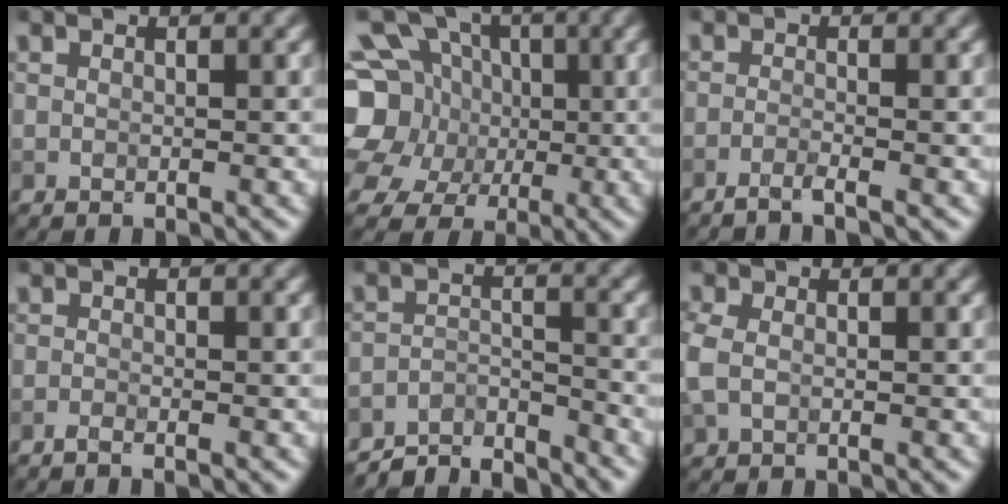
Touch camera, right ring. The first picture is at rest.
{"total": 14.8, "force": [1.1, 13.1, 6.8], "torque": [-0.184, 0.026, -0.009]}
{"total": 1.5, "force": [-1.1, 0.1, 1.0], "torque": [-0.014, -0.001, -0.034]}
{"total": 0.8, "force": [-0.6, 0.1, 0.5], "torque": [-0.011, -0.001, -0.016]}
{"total": 5.9, "force": [-5.6, 1.4, 1.4], "torque": [-0.024, -0.007, -0.099]}
{"total": 2.1, "force": [-0.2, 1.6, 1.3], "torque": [-0.040, 0.002, -0.012]}